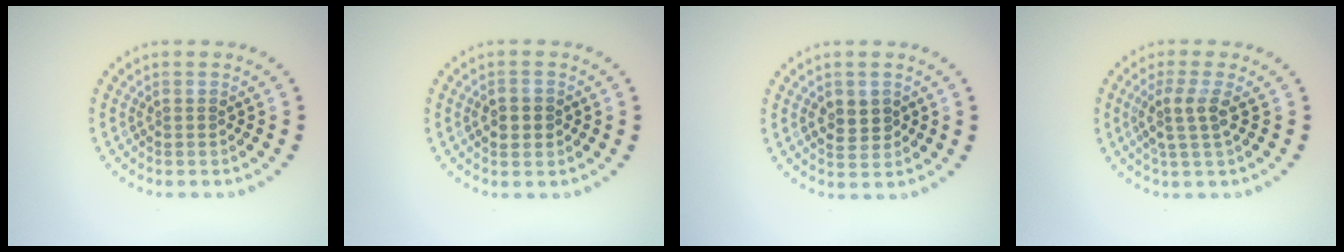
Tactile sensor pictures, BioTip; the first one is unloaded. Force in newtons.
{"total": 2.0, "press": 1.9, "slide": 0.4}
{"total": 2.4, "press": 2.3, "slide": 0.4}
{"total": 2.7, "press": 2.1, "slide": 1.6}